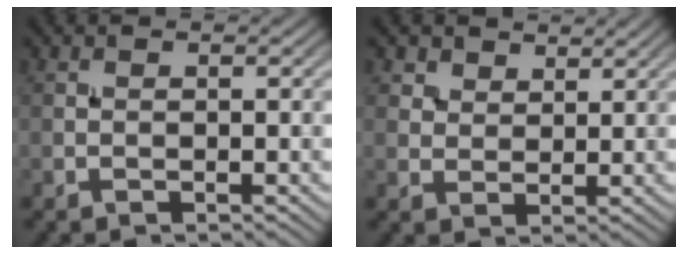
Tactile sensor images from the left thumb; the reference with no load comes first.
{"total": 3.8, "force": [2.7, 2.3, 1.3], "torque": [-0.037, -0.009, 0.064]}